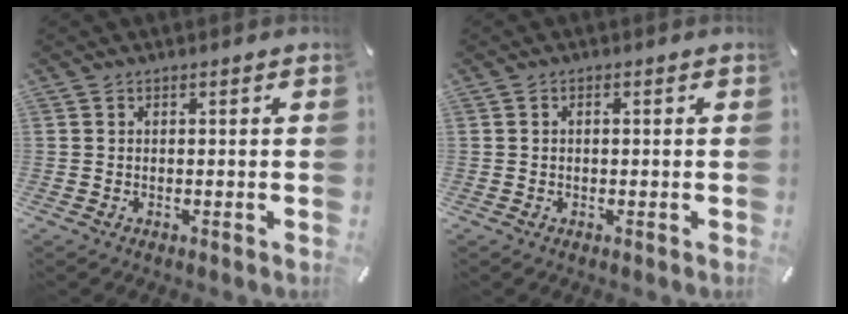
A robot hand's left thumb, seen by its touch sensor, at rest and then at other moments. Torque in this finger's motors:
{"motor_torque": [-0.28, -0.06, -0.39, -0.18, -0.05]}